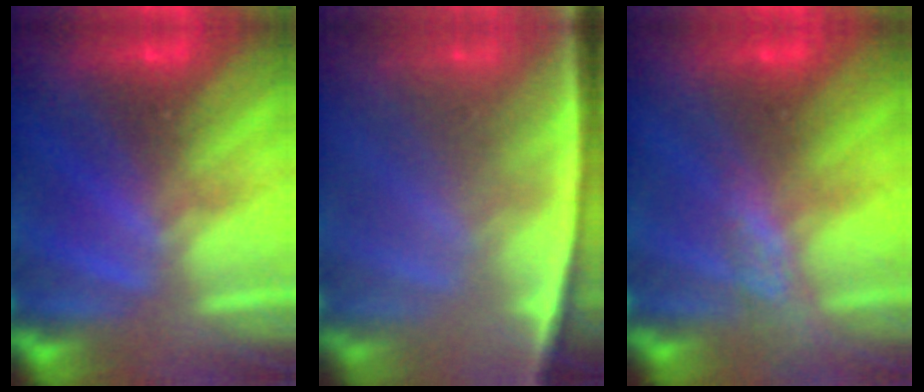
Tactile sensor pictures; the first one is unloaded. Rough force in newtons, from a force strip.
{"total": 7.7}
{"total": 2.6}